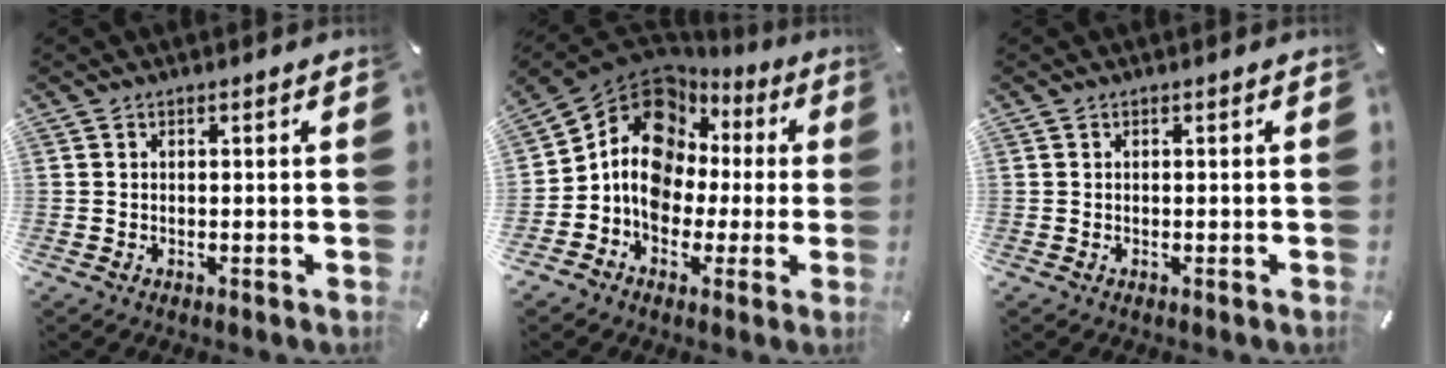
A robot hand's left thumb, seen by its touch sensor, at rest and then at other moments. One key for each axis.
{"total": 13.5, "fx": 1.8, "fy": 11.5, "fz": 6.8, "tx": -0.147, "ty": -0.017, "tz": 0.031}
{"total": 0.0}